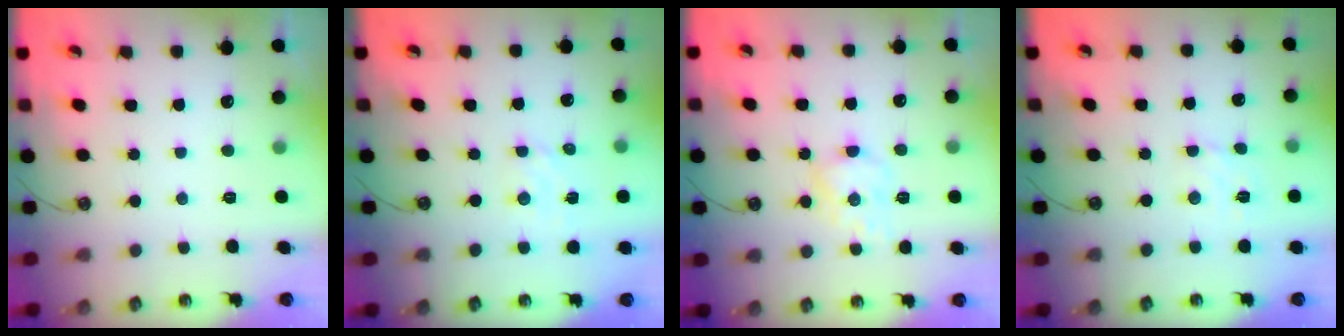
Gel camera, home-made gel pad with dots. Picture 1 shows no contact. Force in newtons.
{"total": 1.8, "press": 1.8, "slide": 0.3}
{"total": 7.2, "press": 7.2, "slide": 0.6}
{"total": 2.9, "press": 2.8, "slide": 0.5}